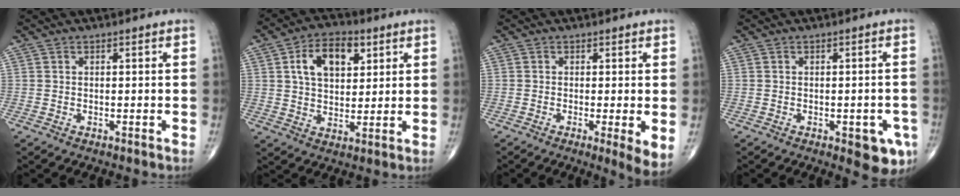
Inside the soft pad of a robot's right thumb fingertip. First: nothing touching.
{"total": 11.0, "force": [3.9, 6.7, 7.8], "torque": [-0.105, -0.003, 0.062]}
{"total": 4.6, "force": [-0.6, 0.7, 4.5], "torque": [-0.075, -0.017, -0.015]}
{"total": 6.5, "force": [-2.7, 2.6, 5.4], "torque": [-0.045, 0.001, -0.027]}